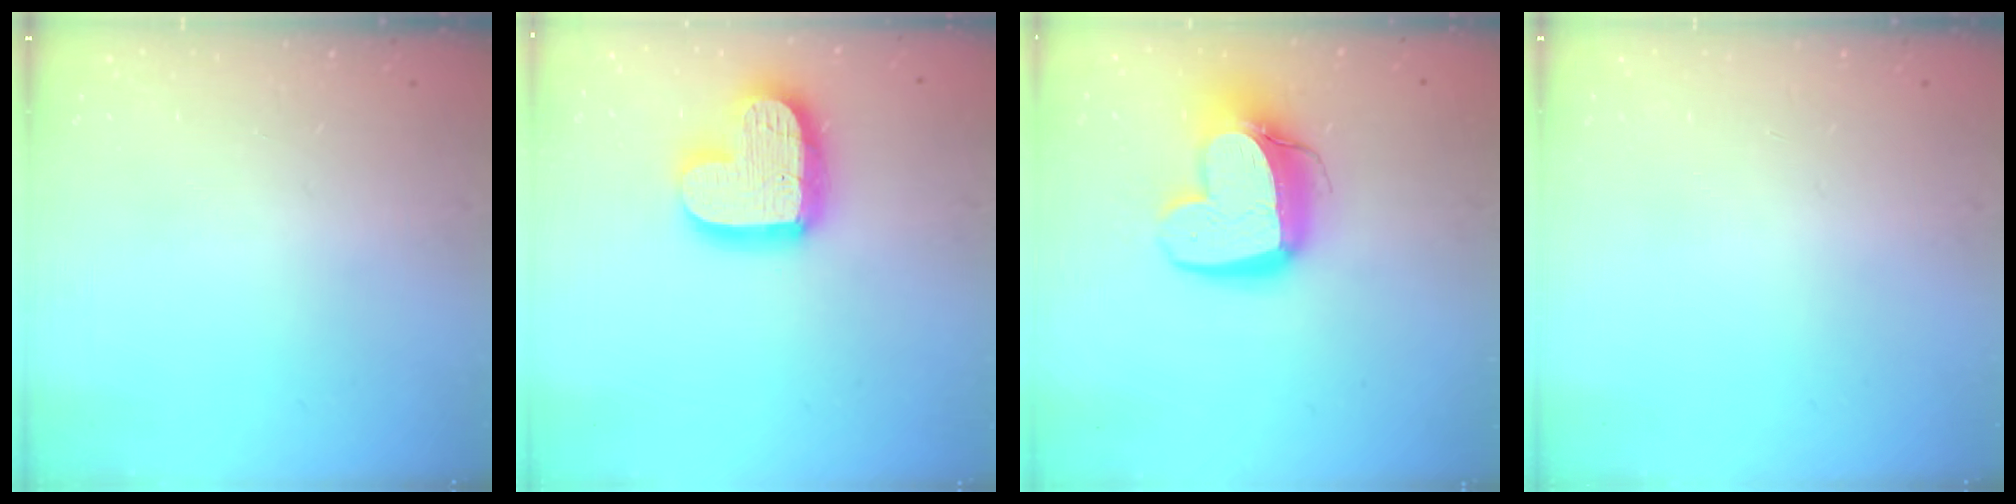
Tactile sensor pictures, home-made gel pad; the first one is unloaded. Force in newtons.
{"total": 17.0, "press": 17.0, "slide": 1.3}
{"total": 15.2, "press": 15.2, "slide": 1.4}
{"total": 0.0}